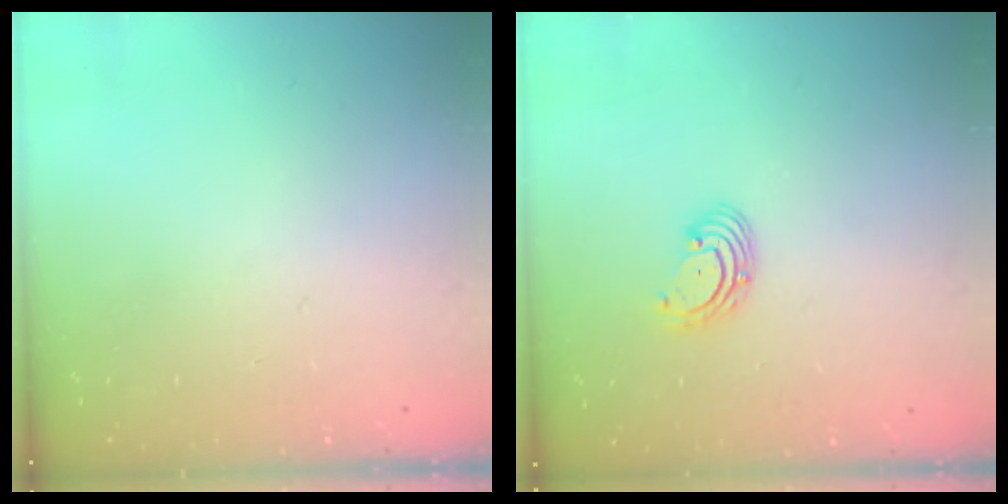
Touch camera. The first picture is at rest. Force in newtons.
{"total": 2.9, "press": 2.9, "slide": 0.1}